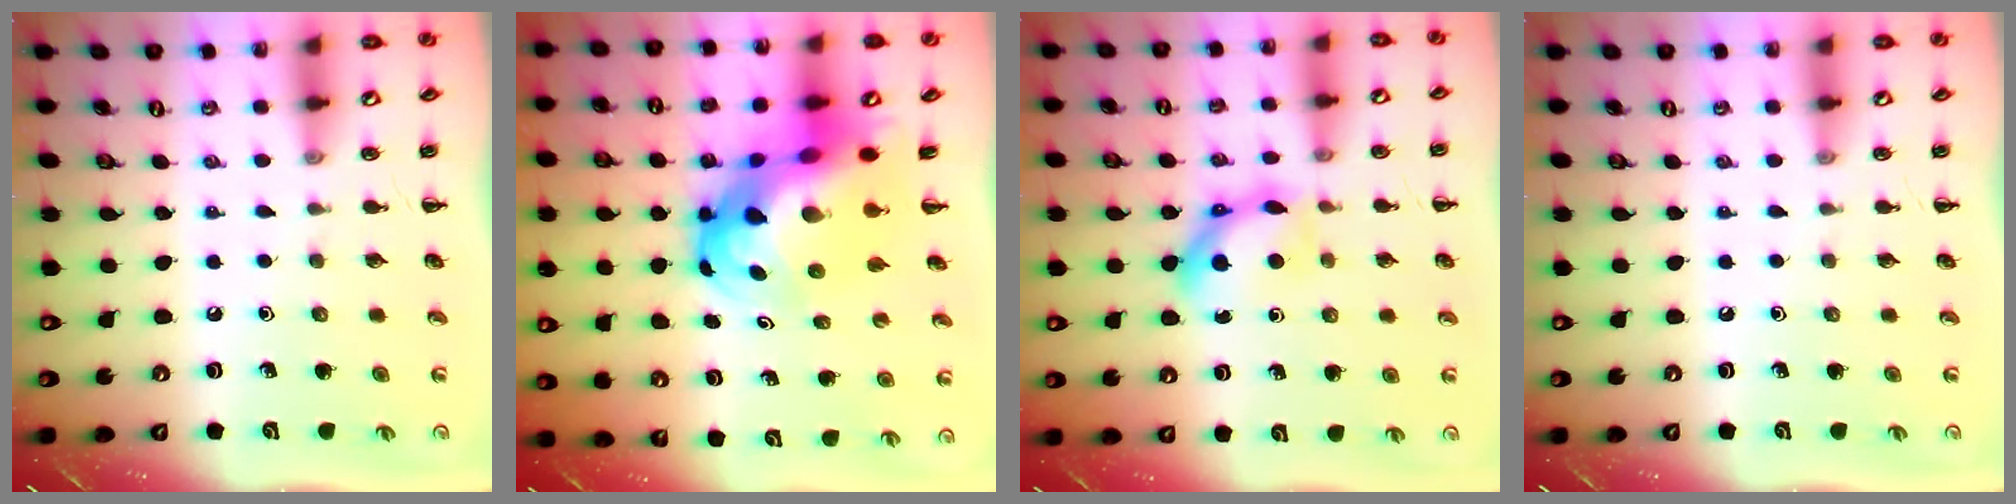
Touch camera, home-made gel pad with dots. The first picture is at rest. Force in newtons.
{"total": 13.4, "press": 12.9, "slide": 3.5}
{"total": 8.2, "press": 8.1, "slide": 1.2}
{"total": 0.0}